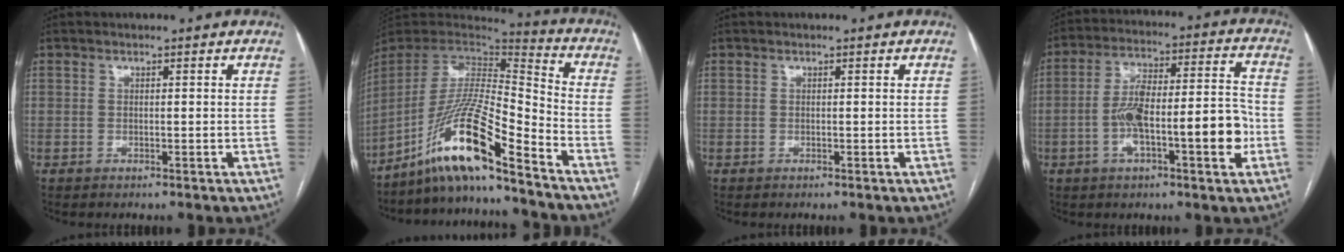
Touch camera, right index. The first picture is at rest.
{"total": 16.3, "force": [-12.0, -0.2, 11.0], "torque": [-0.214, 0.003, -0.224]}
{"total": 0.0}
{"total": 14.7, "force": [-3.7, 3.3, 13.8], "torque": [-0.225, 0.031, -0.057]}